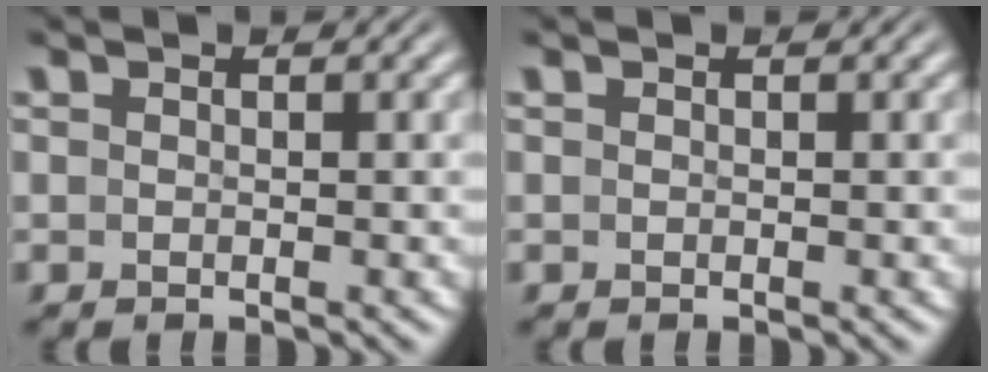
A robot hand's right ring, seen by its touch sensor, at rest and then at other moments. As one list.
[{"total": 0.0}]